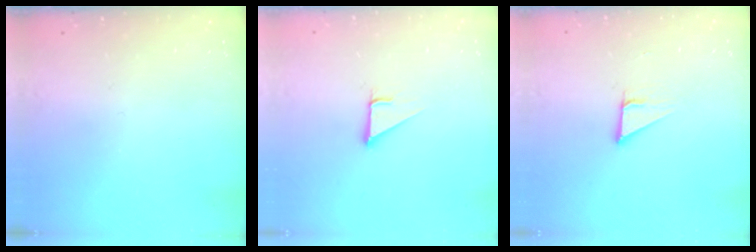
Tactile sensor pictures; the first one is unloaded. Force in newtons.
{"total": 2.8, "press": 2.8, "slide": 0.1}
{"total": 2.8, "press": 2.8, "slide": 0.1}